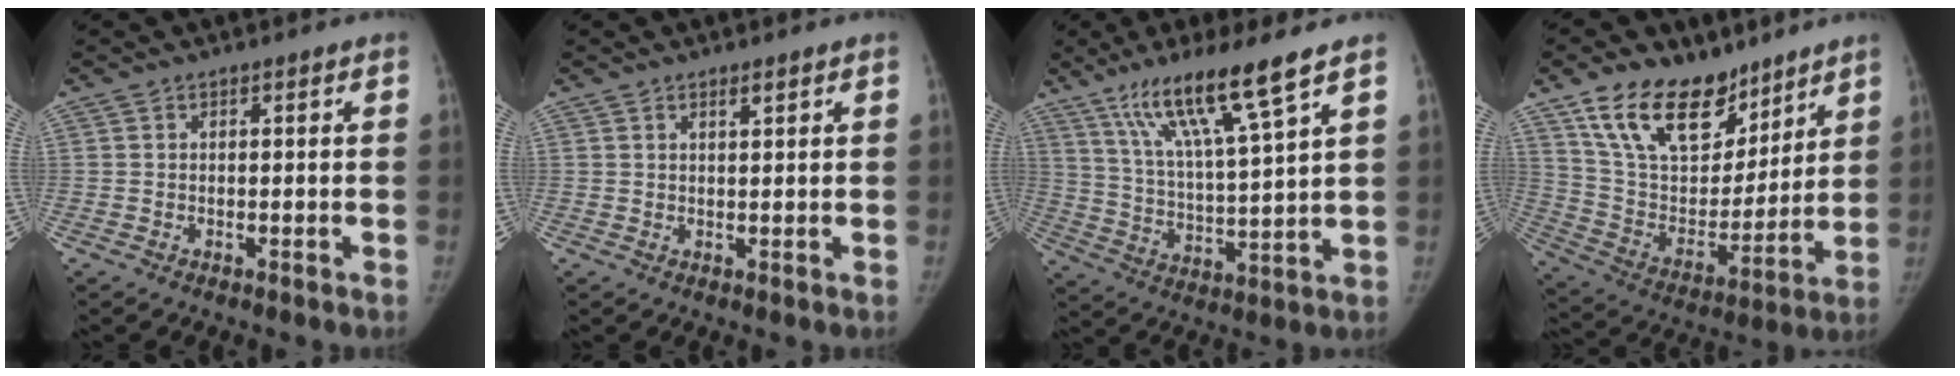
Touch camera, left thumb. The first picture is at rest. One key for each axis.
{"total": 1.3, "fx": 0.9, "fy": 0.2, "fz": 0.9, "tx": -0.013, "ty": -0.006, "tz": 0.017}
{"total": 14.6, "fx": 9.5, "fy": 0.6, "fz": 11.1, "tx": -0.198, "ty": -0.042, "tz": 0.176}
{"total": 20.5, "fx": 13.7, "fy": 11.4, "fz": 10.2, "tx": -0.131, "ty": -0.058, "tz": 0.249}